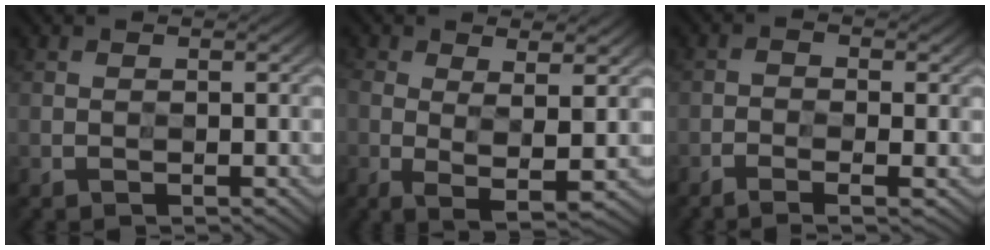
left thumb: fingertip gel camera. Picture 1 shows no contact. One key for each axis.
{"total": 6.0, "fx": 0.5, "fy": 2.3, "fz": 5.5, "tx": -0.124, "ty": -0.014, "tz": 0.018}
{"total": 4.1, "fx": -2.4, "fy": 1.2, "fz": 3.1, "tx": -0.058, "ty": -0.007, "tz": -0.035}